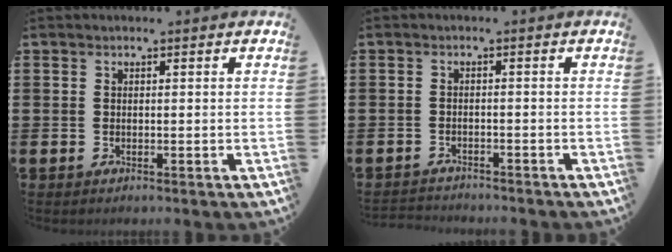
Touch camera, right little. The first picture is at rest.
{"total": 1.5, "force": [-1.5, 0.0, -0.2], "torque": [0.000, 0.003, -0.032]}